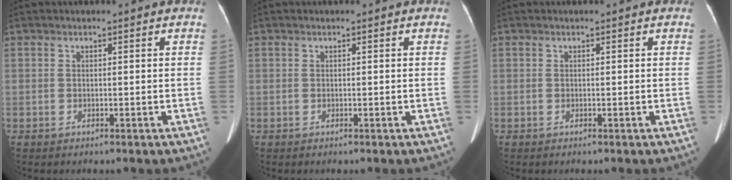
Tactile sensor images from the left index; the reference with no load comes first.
{"total": 0.0}
{"total": 0.0}